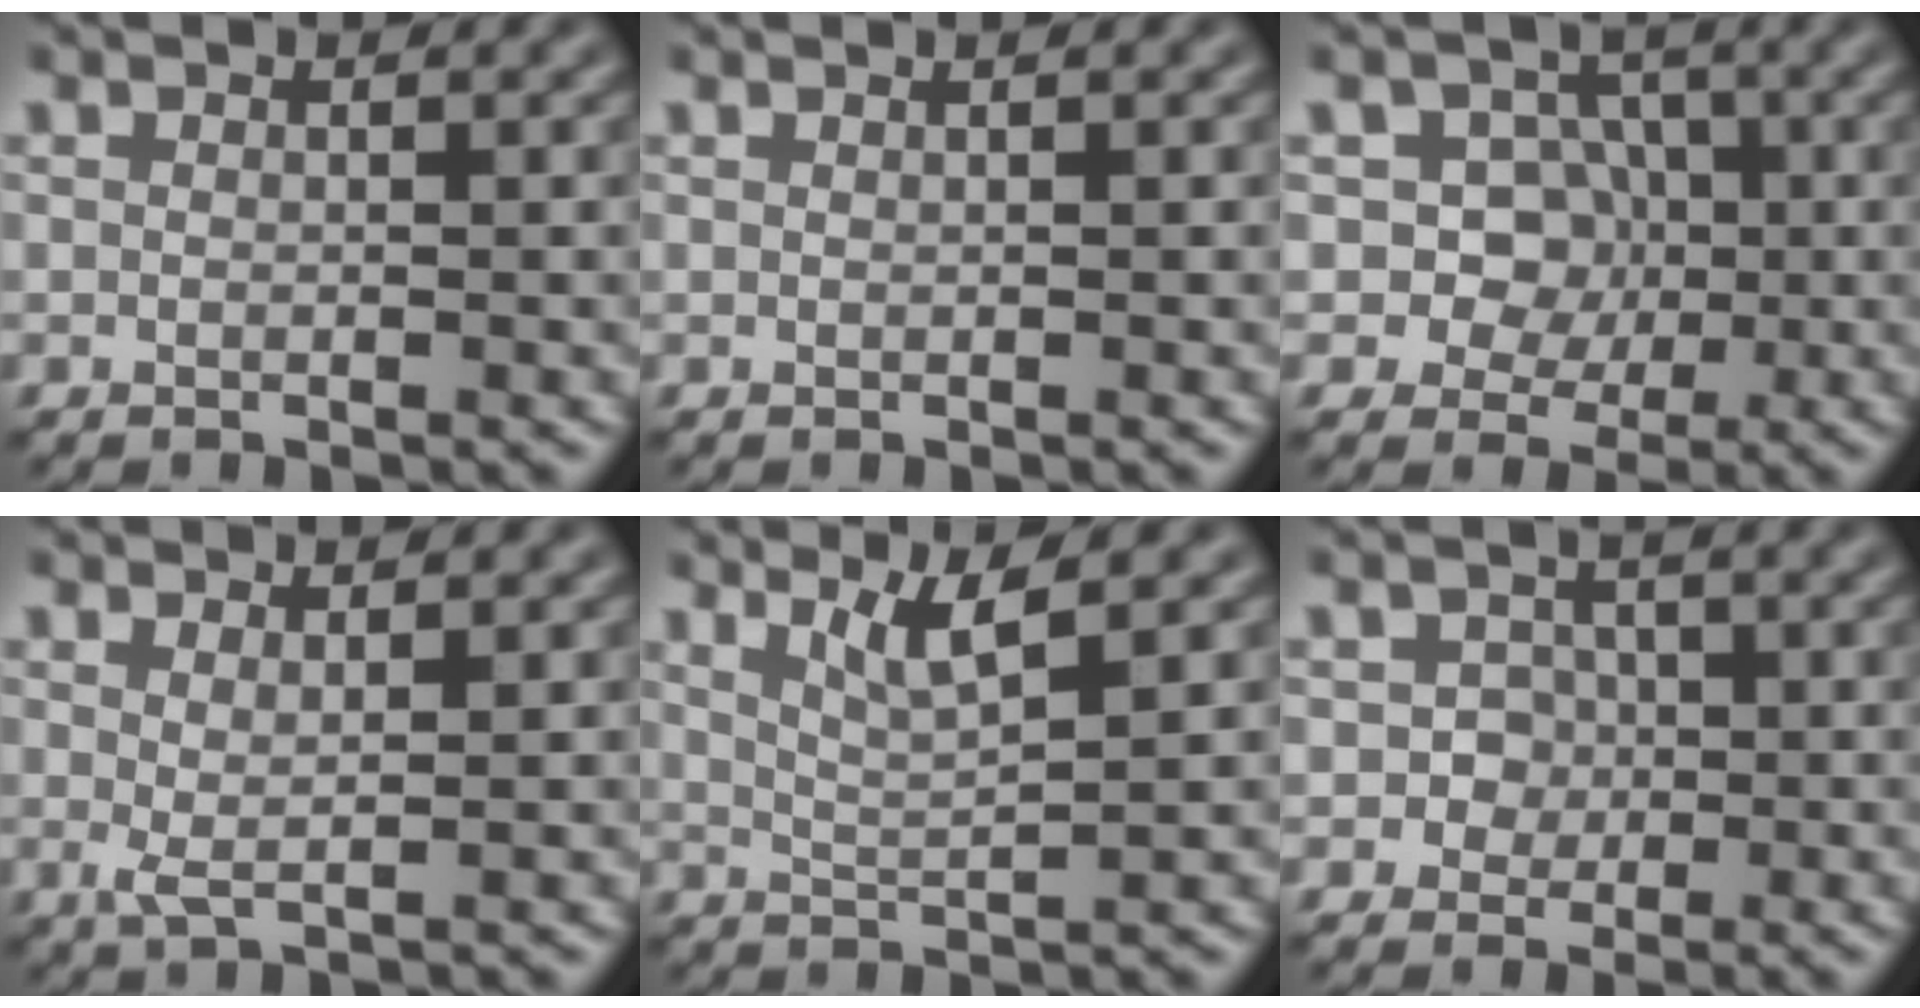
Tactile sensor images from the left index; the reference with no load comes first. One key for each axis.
{"total": 0.7, "fx": 0.5, "fy": 0.3, "fz": 0.4, "tx": -0.002, "ty": -0.001, "tz": 0.000}
{"total": 5.1, "fx": 0.0, "fy": 4.5, "fz": 2.3, "tx": -0.006, "ty": 0.014, "tz": -0.024}
{"total": 1.8, "fx": 0.6, "fy": 0.4, "fz": 1.7, "tx": -0.030, "ty": -0.004, "tz": 0.009}
{"total": 3.3, "fx": 2.1, "fy": 0.5, "fz": 2.5, "tx": -0.036, "ty": -0.003, "tz": 0.040}
{"total": 1.9, "fx": -0.2, "fy": 1.8, "fz": 0.5, "tx": 0.009, "ty": 0.000, "tz": -0.009}